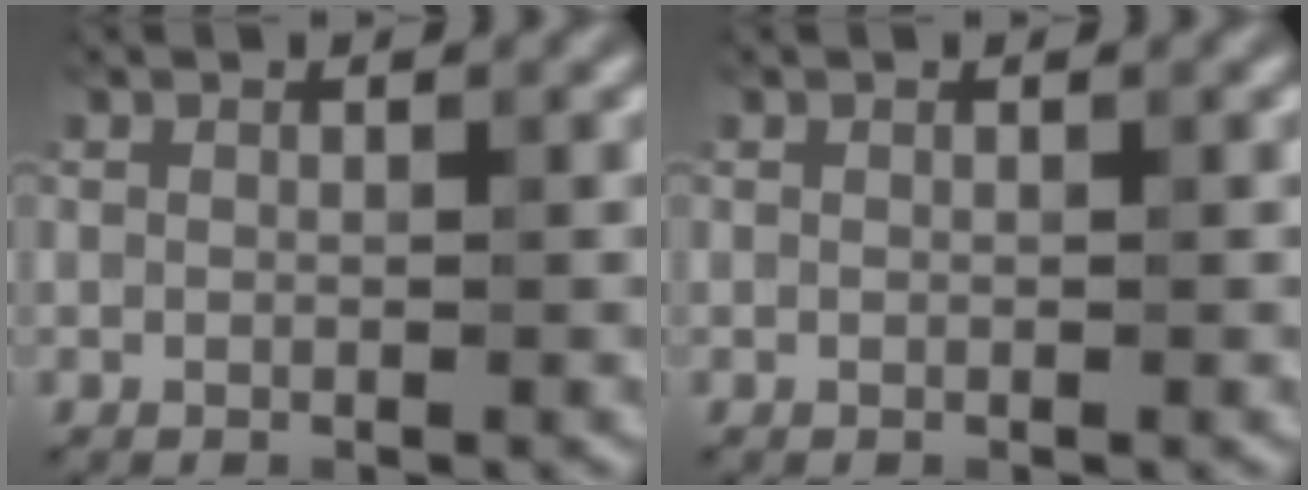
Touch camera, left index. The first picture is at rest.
{"total": 0.0}